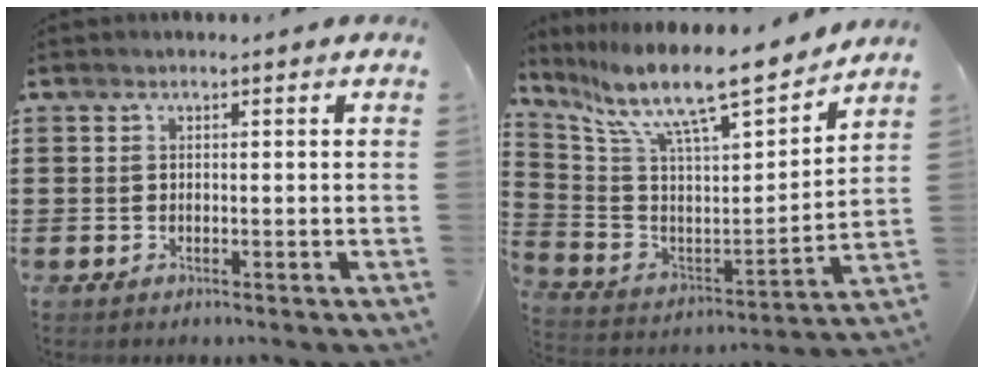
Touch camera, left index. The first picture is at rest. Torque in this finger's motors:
{"motor_torque": [2.14, 0.00, 1.05, 0.21]}